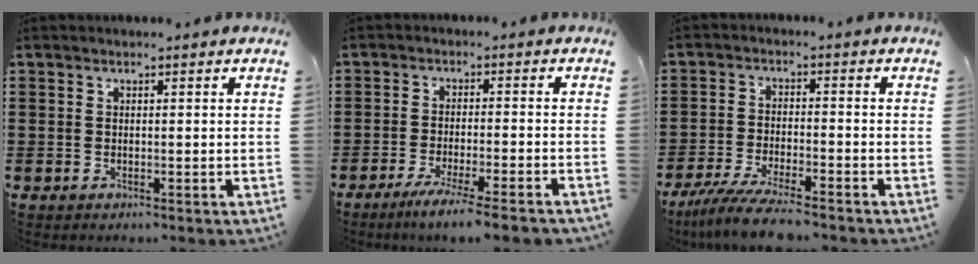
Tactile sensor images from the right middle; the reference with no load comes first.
{"total": 4.8, "force": [-4.0, -0.5, 2.5], "torque": [-0.044, -0.016, -0.072]}
{"total": 6.6, "force": [-5.8, 0.1, 3.1], "torque": [-0.073, -0.014, -0.112]}